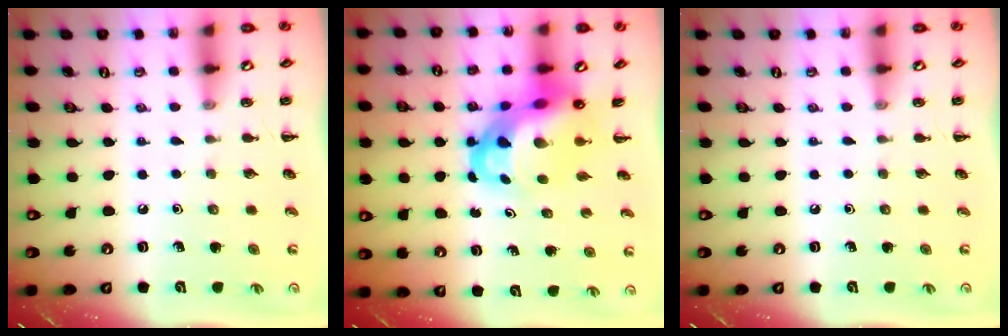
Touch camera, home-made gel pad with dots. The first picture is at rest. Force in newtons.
{"total": 6.3, "press": 6.2, "slide": 1.0}
{"total": 0.0}